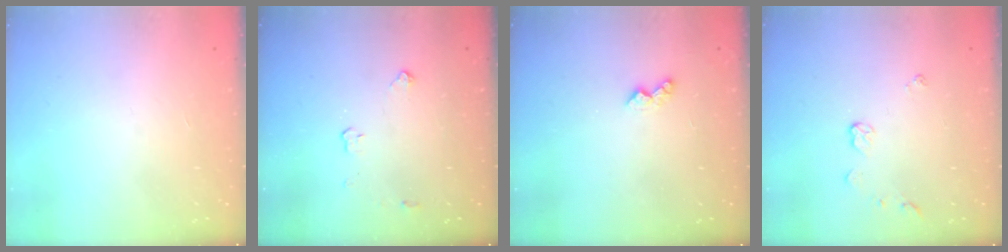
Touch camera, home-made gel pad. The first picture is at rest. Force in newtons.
{"total": 3.6, "press": 3.5, "slide": 0.5}
{"total": 3.8, "press": 3.7, "slide": 0.7}
{"total": 4.7, "press": 4.7, "slide": 0.6}